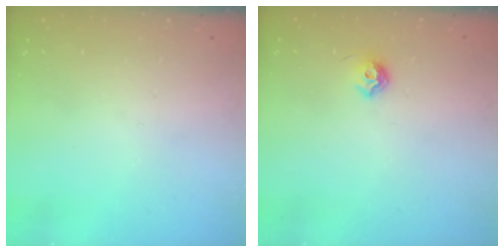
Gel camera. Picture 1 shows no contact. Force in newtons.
{"total": 6.4, "press": 6.3, "slide": 1.1}